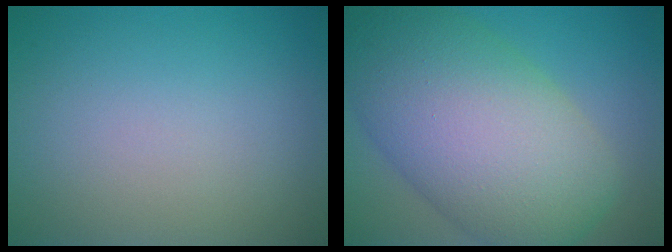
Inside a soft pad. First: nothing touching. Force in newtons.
{"total": 13.5, "press": 13.5, "slide": 0.7}